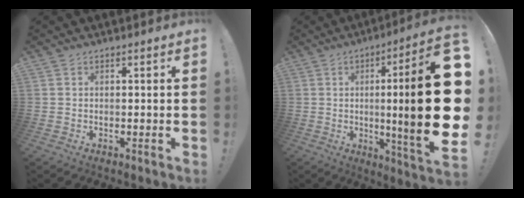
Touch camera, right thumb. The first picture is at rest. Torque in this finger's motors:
{"motor_torque": [2.47, 2.55, 2.77, 0.00, 0.79]}